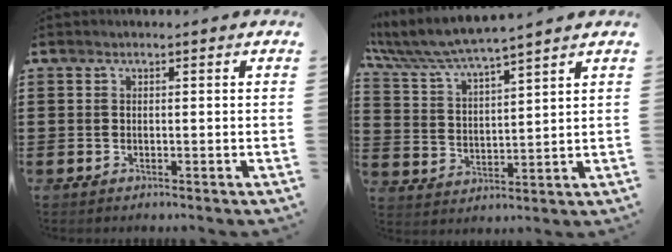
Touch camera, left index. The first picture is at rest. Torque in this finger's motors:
{"motor_torque": [1.53, -0.61, 0.81, 0.21]}